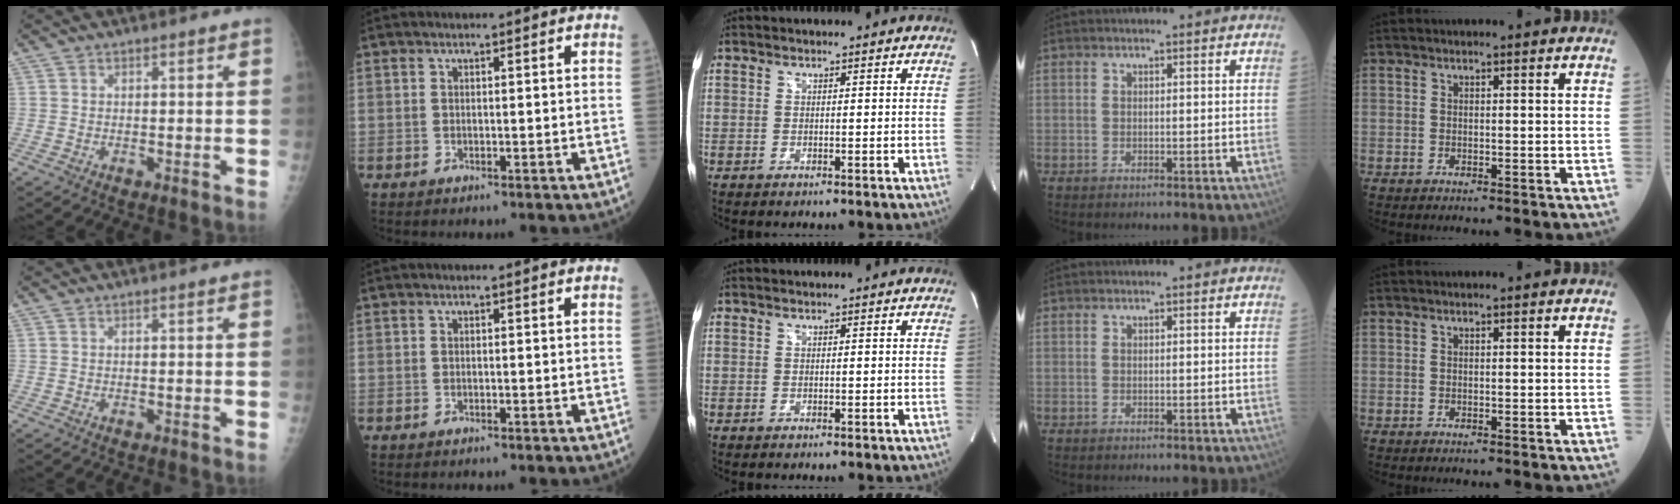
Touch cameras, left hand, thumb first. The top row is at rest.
{}